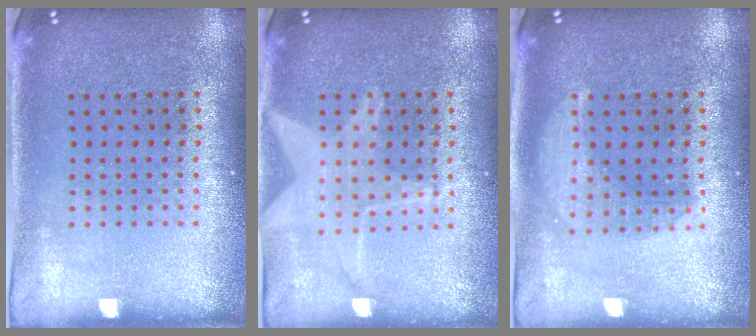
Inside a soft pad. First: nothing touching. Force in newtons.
{"total": 1.5, "press": 1.5, "slide": 0.2}
{"total": 2.4, "press": 2.4, "slide": 0.3}